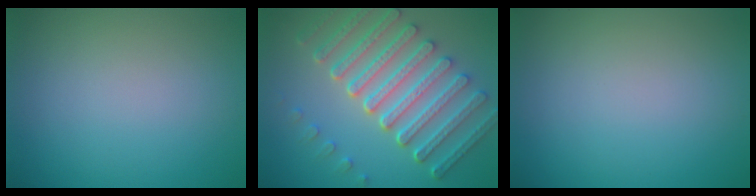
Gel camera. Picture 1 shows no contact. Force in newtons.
{"total": 8.3, "press": 6.3, "slide": 5.4}
{"total": 0.0}